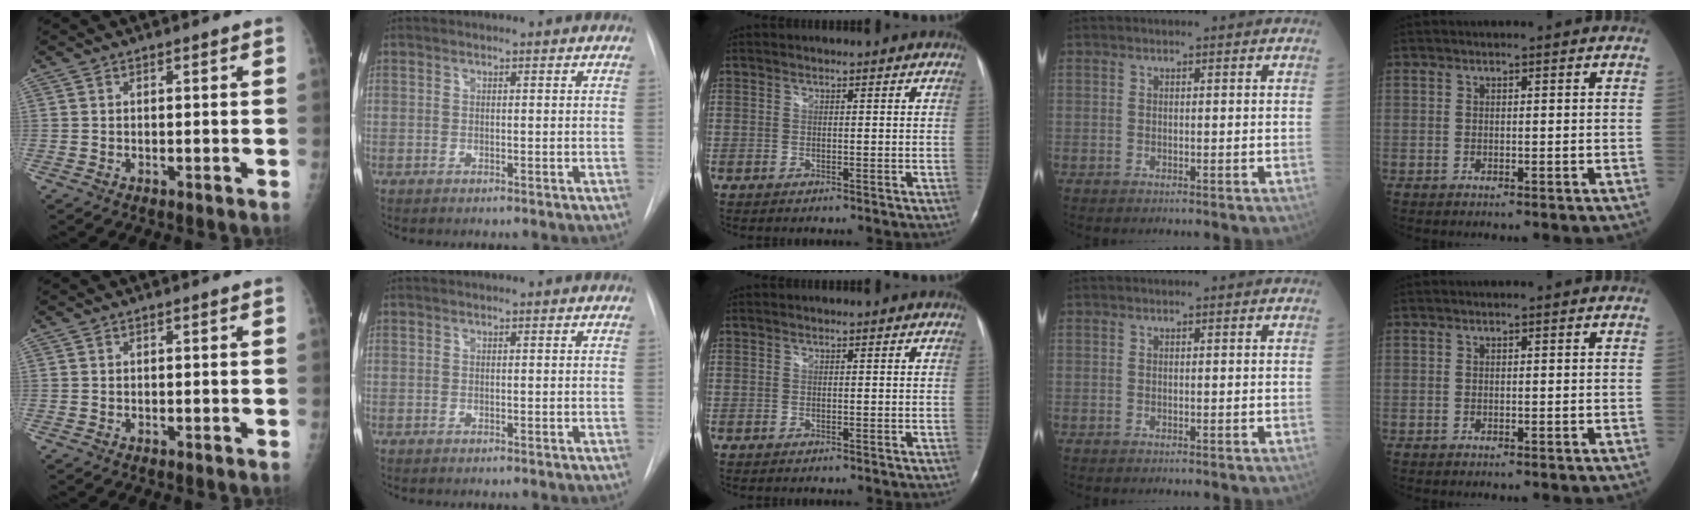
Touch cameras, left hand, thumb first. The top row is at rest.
{}